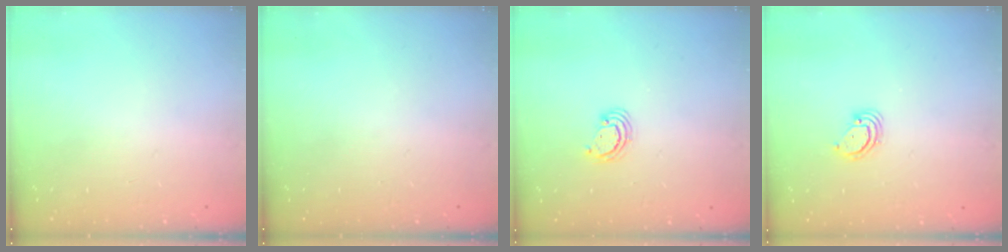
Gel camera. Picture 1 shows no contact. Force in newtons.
{"total": 0.0}
{"total": 3.1, "press": 3.1, "slide": 0.3}
{"total": 2.9, "press": 2.9, "slide": 0.2}